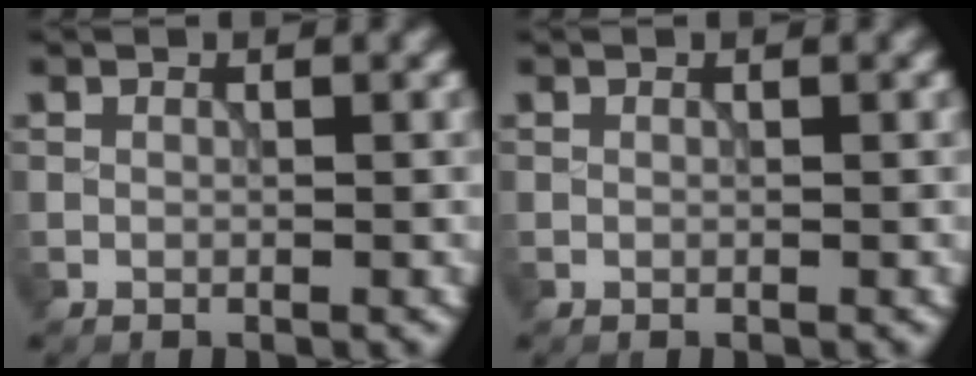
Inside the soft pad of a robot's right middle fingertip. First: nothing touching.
{"total": 0.0}